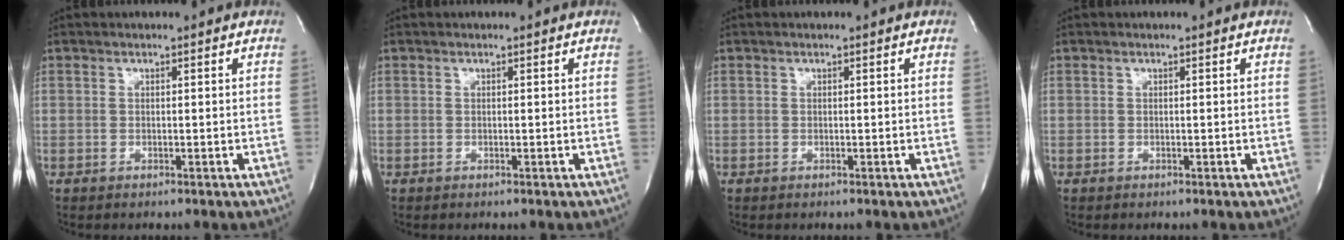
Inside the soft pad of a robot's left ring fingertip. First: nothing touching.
{"total": 0.0}
{"total": 0.0}
{"total": 0.0}